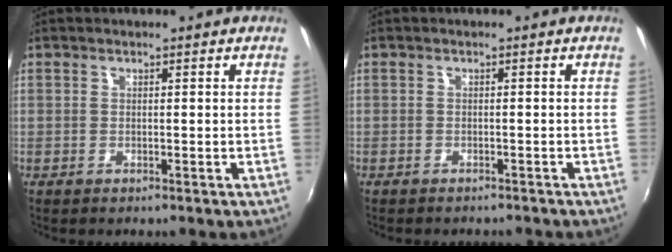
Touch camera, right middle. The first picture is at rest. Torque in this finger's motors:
{"motor_torque": [0.95, -1.19, 0.16, 0.05]}